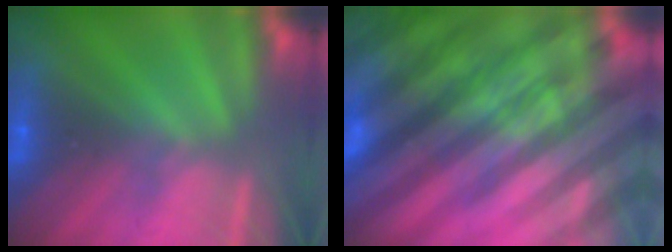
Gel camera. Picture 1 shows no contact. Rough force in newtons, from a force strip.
{"total": 7.8}